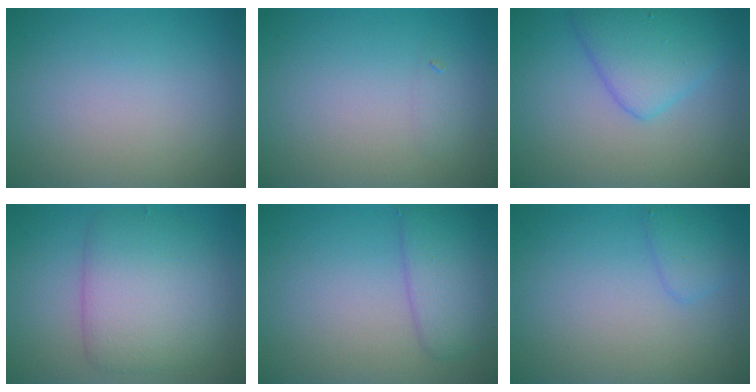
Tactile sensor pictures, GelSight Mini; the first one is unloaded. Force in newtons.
{"total": 0.6, "press": 0.6, "slide": 0.0}
{"total": 4.4, "press": 4.4, "slide": 0.2}
{"total": 6.0, "press": 6.0, "slide": 0.2}
{"total": 3.8, "press": 3.8, "slide": 0.2}
{"total": 1.6, "press": 1.6, "slide": 0.1}